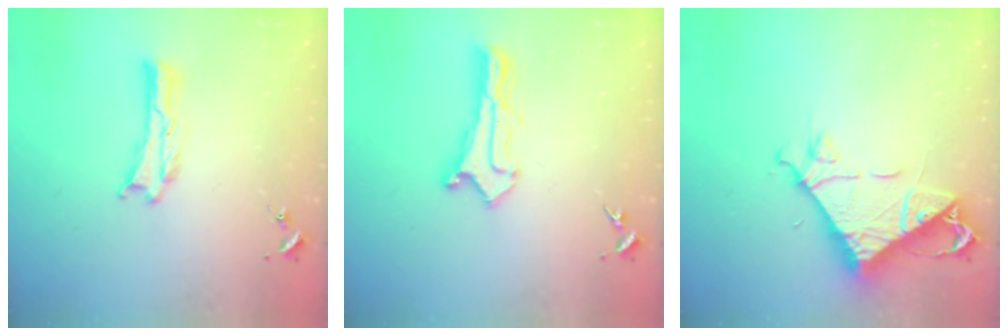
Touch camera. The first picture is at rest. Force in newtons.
{"total": 1.1, "press": 1.1, "slide": 0.1}
{"total": 8.1, "press": 8.1, "slide": 0.6}